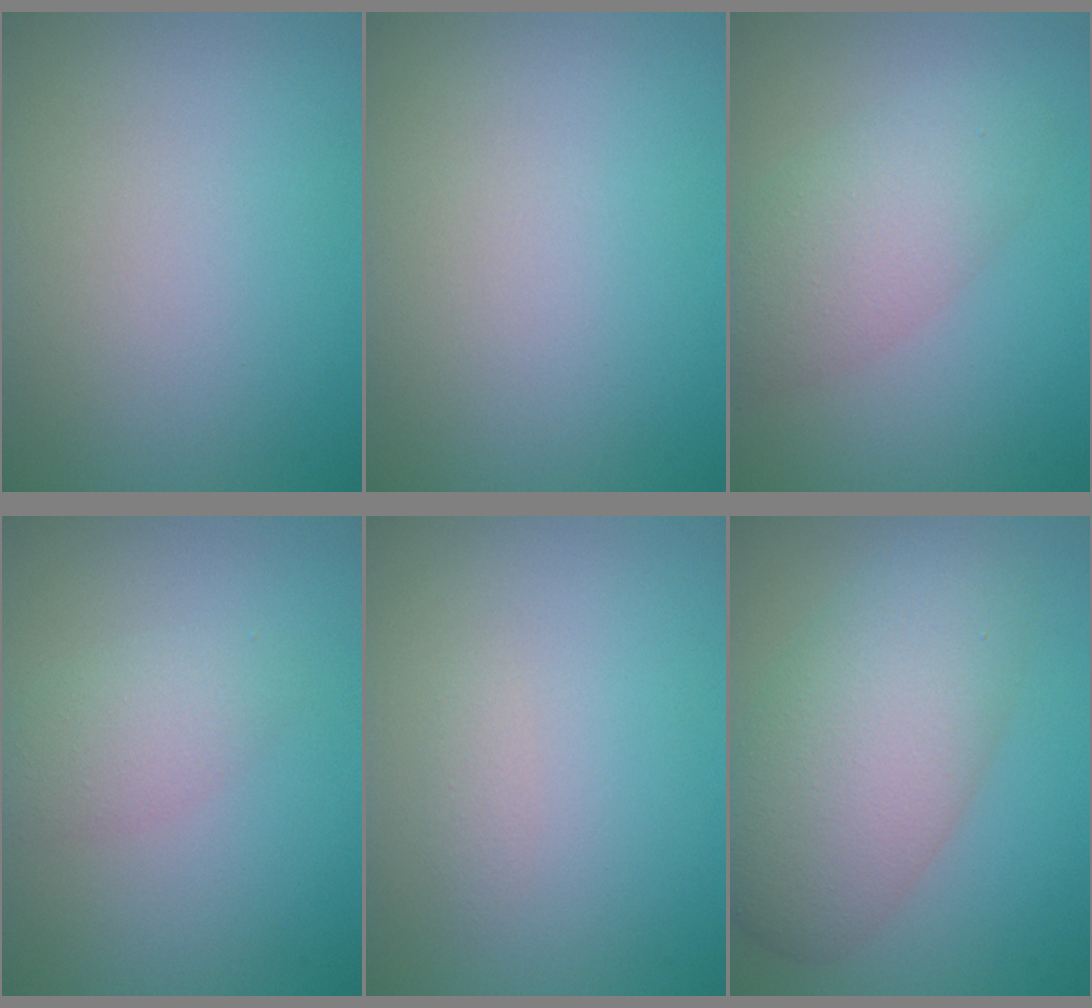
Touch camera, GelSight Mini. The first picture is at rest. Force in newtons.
{"total": 0.0}
{"total": 4.2, "press": 4.2, "slide": 0.1}
{"total": 2.3, "press": 2.3, "slide": 0.1}
{"total": 0.6, "press": 0.6, "slide": 0.0}
{"total": 8.0, "press": 8.0, "slide": 0.4}